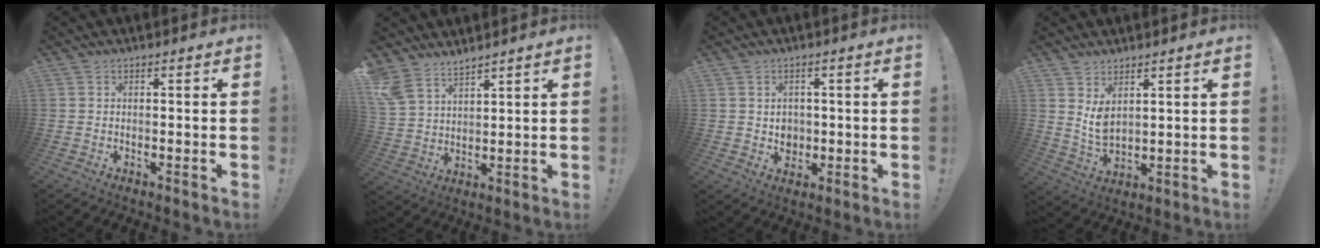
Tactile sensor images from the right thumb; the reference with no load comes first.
{"total": 8.2, "force": [6.9, 3.6, 2.6], "torque": [-0.068, -0.035, 0.141]}
{"total": 4.4, "force": [0.6, 4.2, 1.2], "torque": [-0.009, -0.007, 0.012]}
{"total": 5.6, "force": [3.5, 2.7, 3.5], "torque": [-0.064, -0.027, 0.063]}